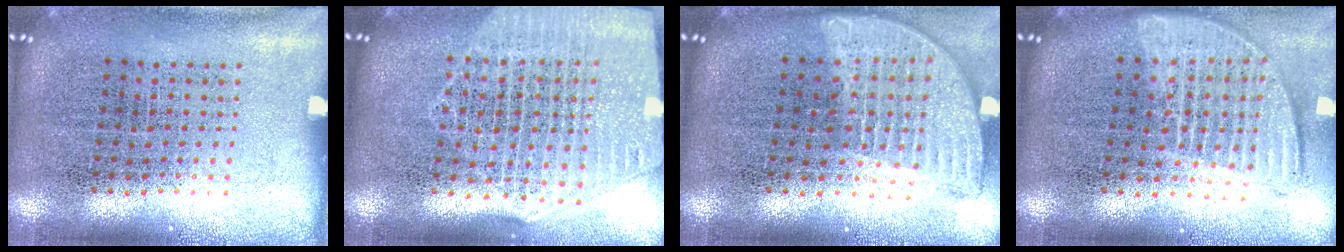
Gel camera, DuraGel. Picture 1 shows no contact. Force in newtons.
{"total": 2.7, "press": 2.3, "slide": 1.4}
{"total": 1.9, "press": 1.5, "slide": 1.1}
{"total": 1.8, "press": 1.6, "slide": 0.9}